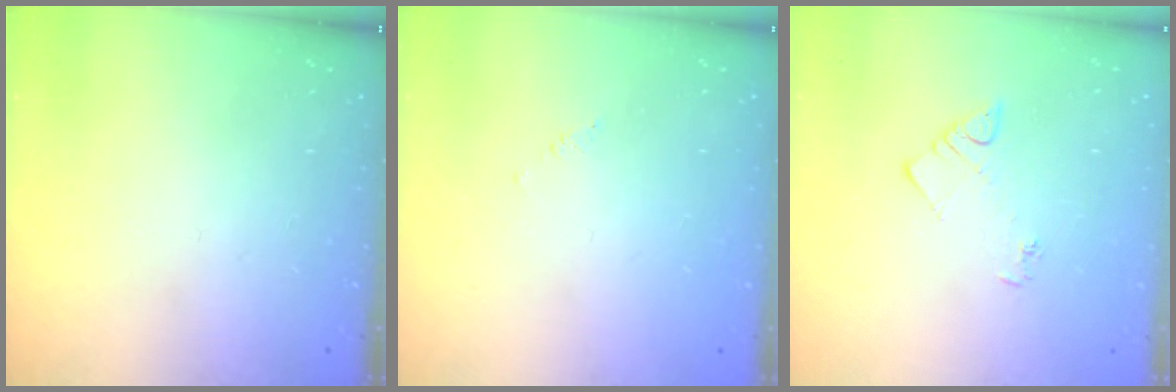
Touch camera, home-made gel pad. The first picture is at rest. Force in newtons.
{"total": 1.7, "press": 1.7, "slide": 0.3}
{"total": 4.2, "press": 4.2, "slide": 0.5}